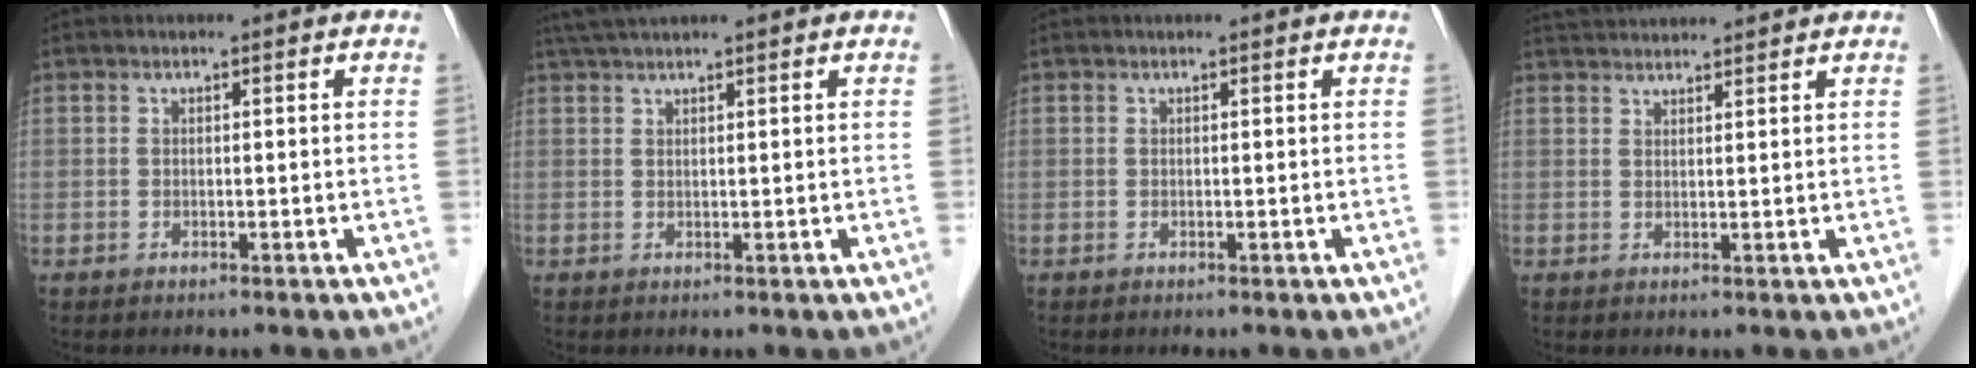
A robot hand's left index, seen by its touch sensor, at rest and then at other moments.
{"total": 4.5, "force": [3.9, -0.4, 2.2], "torque": [-0.032, 0.035, 0.070]}
{"total": 0.0}
{"total": 7.5, "force": [7.2, 0.0, 2.0], "torque": [-0.037, 0.039, 0.110]}